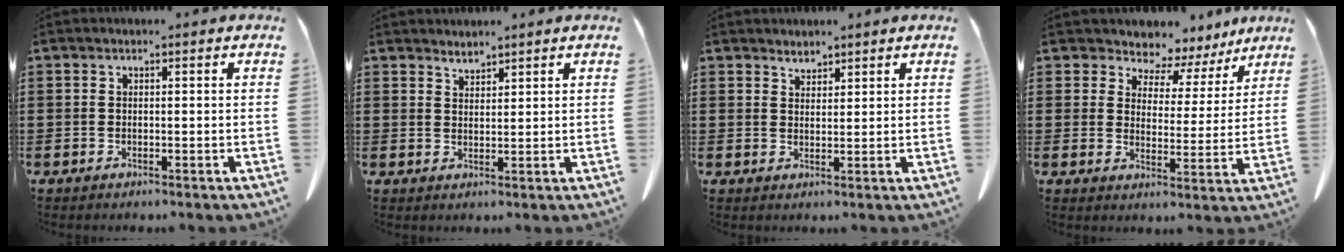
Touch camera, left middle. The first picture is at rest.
{"total": 2.0, "force": [2.0, 0.2, -0.2], "torque": [-0.001, -0.004, 0.039]}
{"total": 2.0, "force": [1.9, 0.5, 0.0], "torque": [-0.003, 0.002, 0.037]}
{"total": 5.0, "force": [4.7, 1.6, -0.1], "torque": [-0.029, -0.035, 0.080]}